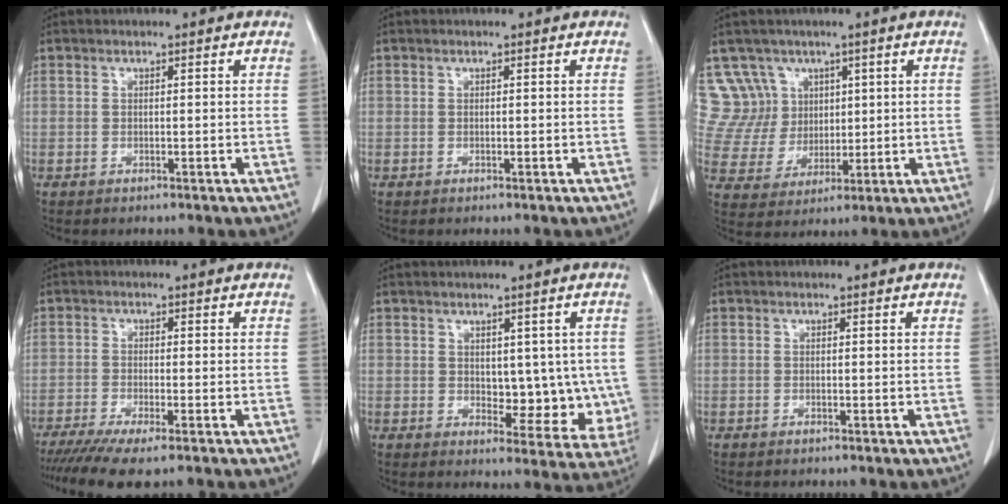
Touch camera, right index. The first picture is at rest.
{"total": 0.0}
{"total": 9.4, "force": [5.0, 8.0, -0.2], "torque": [0.000, 0.033, 0.108]}
{"total": 7.2, "force": [-5.4, 0.8, 4.7], "torque": [-0.074, -0.016, -0.090]}
{"total": 8.1, "force": [0.5, 4.8, 6.5], "torque": [-0.055, 0.000, 0.017]}
{"total": 0.0}